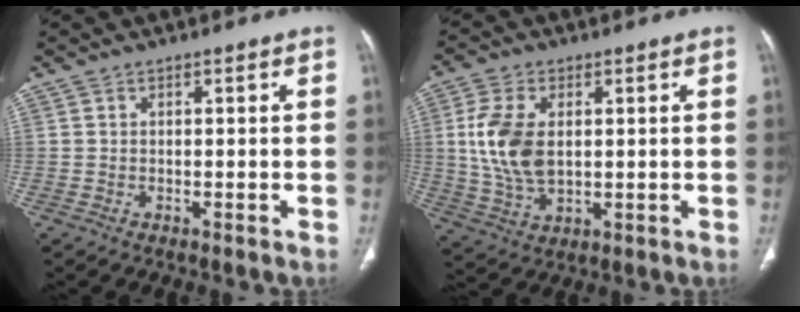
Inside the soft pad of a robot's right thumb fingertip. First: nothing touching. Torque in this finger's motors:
{"motor_torque": [-0.24, 0.45, 0.78, 0.40, 0.13]}